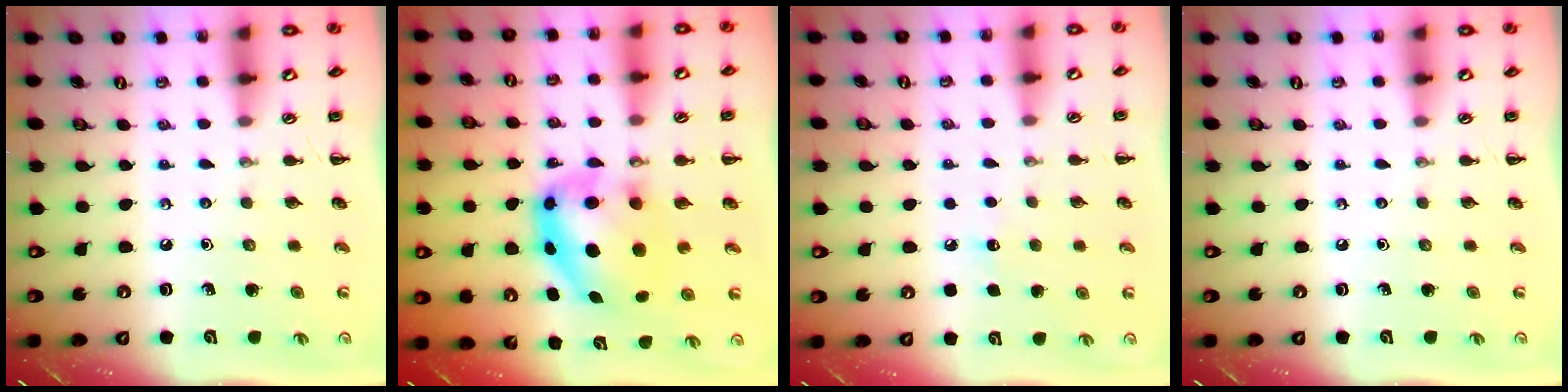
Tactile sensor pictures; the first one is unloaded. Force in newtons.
{"total": 8.0, "press": 7.8, "slide": 2.0}
{"total": 4.8, "press": 4.6, "slide": 1.2}
{"total": 0.0}